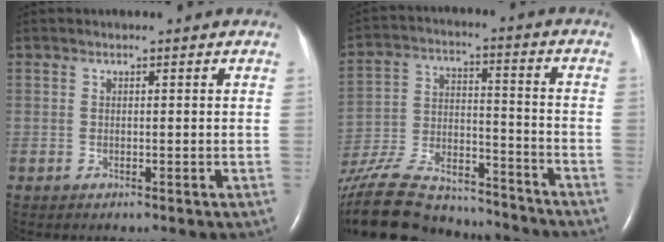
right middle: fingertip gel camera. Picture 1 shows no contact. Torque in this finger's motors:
{"motor_torque": [0.18, -0.30, 0.31, 0.21]}